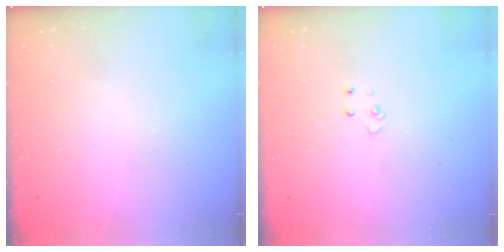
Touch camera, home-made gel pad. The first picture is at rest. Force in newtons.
{"total": 3.4, "press": 3.4, "slide": 0.3}